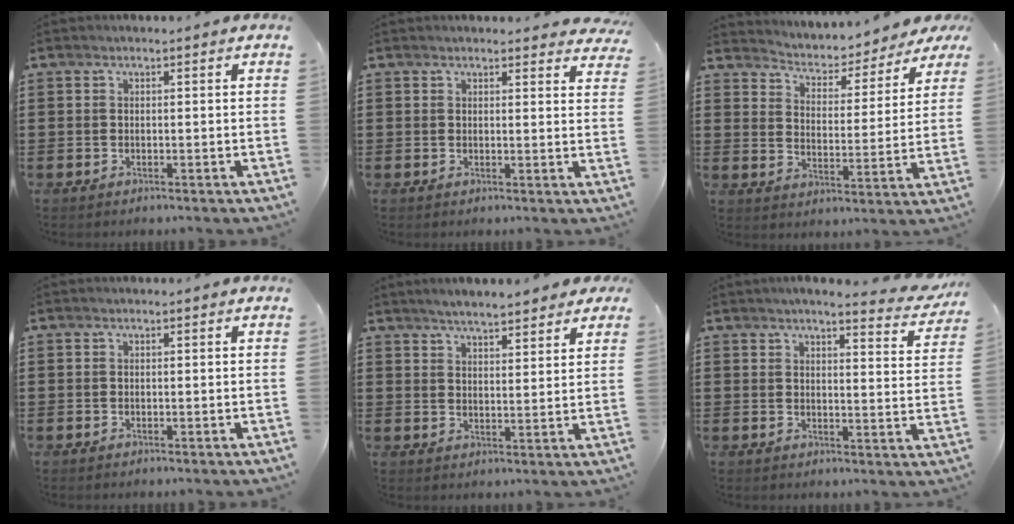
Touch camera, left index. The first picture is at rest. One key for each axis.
{"total": 1.9, "fx": 1.8, "fy": 0.3, "fz": 0.3, "tx": -0.003, "ty": -0.004, "tz": 0.033}
{"total": 2.8, "fx": 2.7, "fy": 0.4, "fz": 0.2, "tx": -0.026, "ty": -0.028, "tz": 0.036}
{"total": 0.0}
{"total": 3.9, "fx": 3.7, "fy": 0.4, "fz": 1.2, "tx": -0.037, "ty": -0.006, "tz": 0.065}
{"total": 3.9, "fx": 3.6, "fy": -0.1, "fz": 1.6, "tx": -0.038, "ty": -0.019, "tz": 0.060}